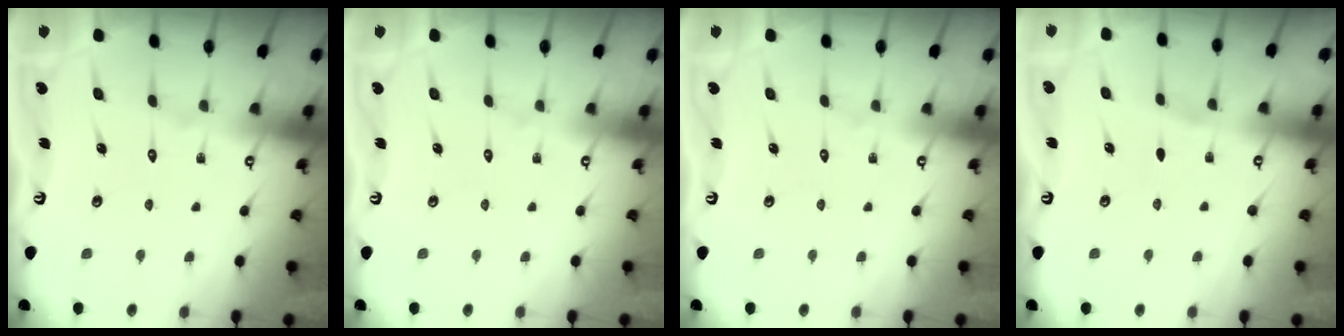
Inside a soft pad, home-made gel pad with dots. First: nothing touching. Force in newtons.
{"total": 0.0}
{"total": 0.0}
{"total": 2.1, "press": 2.1, "slide": 0.3}